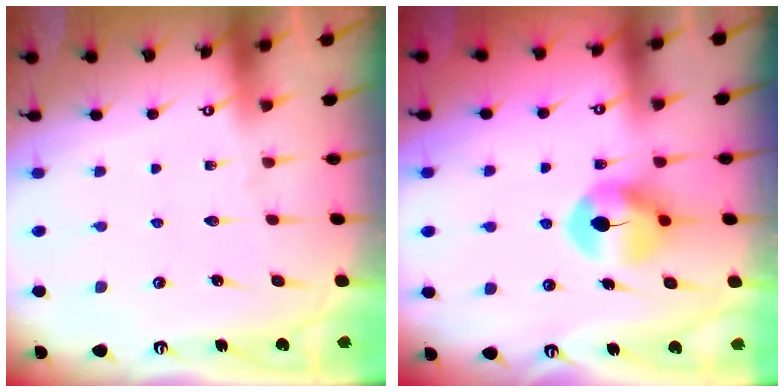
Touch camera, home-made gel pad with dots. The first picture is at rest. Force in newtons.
{"total": 7.6, "press": 7.6, "slide": 0.4}